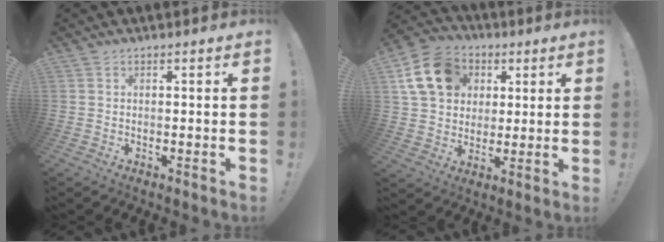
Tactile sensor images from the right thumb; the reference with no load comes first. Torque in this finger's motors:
{"motor_torque": [0.34, 0.36, 0.93, 0.34, 0.29]}